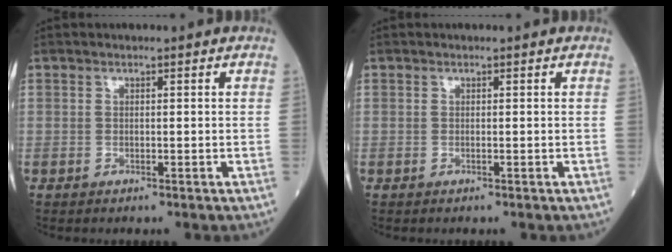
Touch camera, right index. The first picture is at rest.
{"total": 0.0}